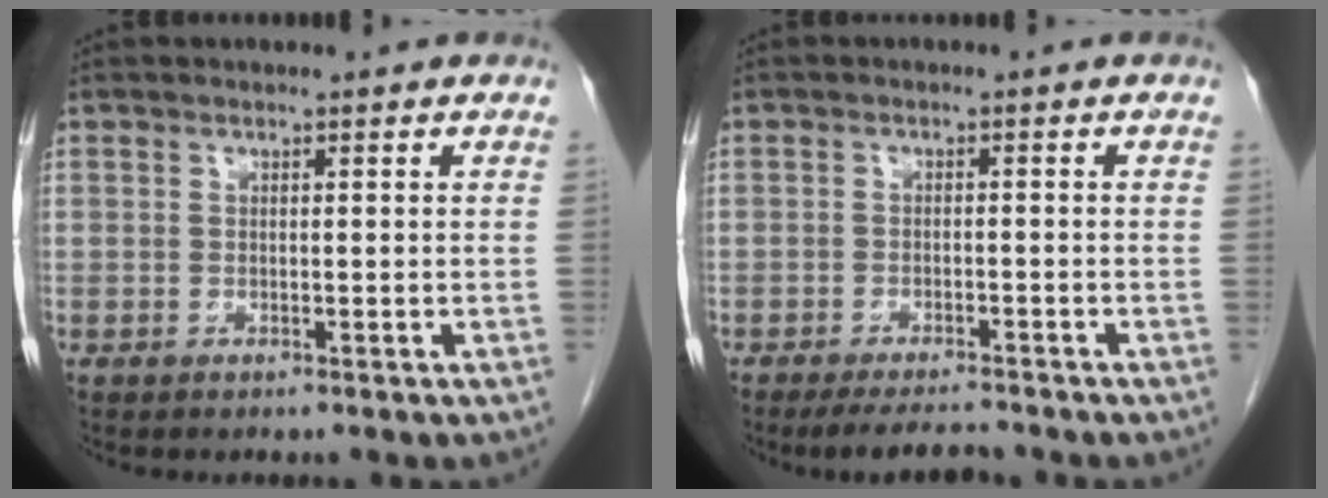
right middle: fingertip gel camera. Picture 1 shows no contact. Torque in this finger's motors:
{"motor_torque": [0.09, -0.07, 0.01, 0.01]}